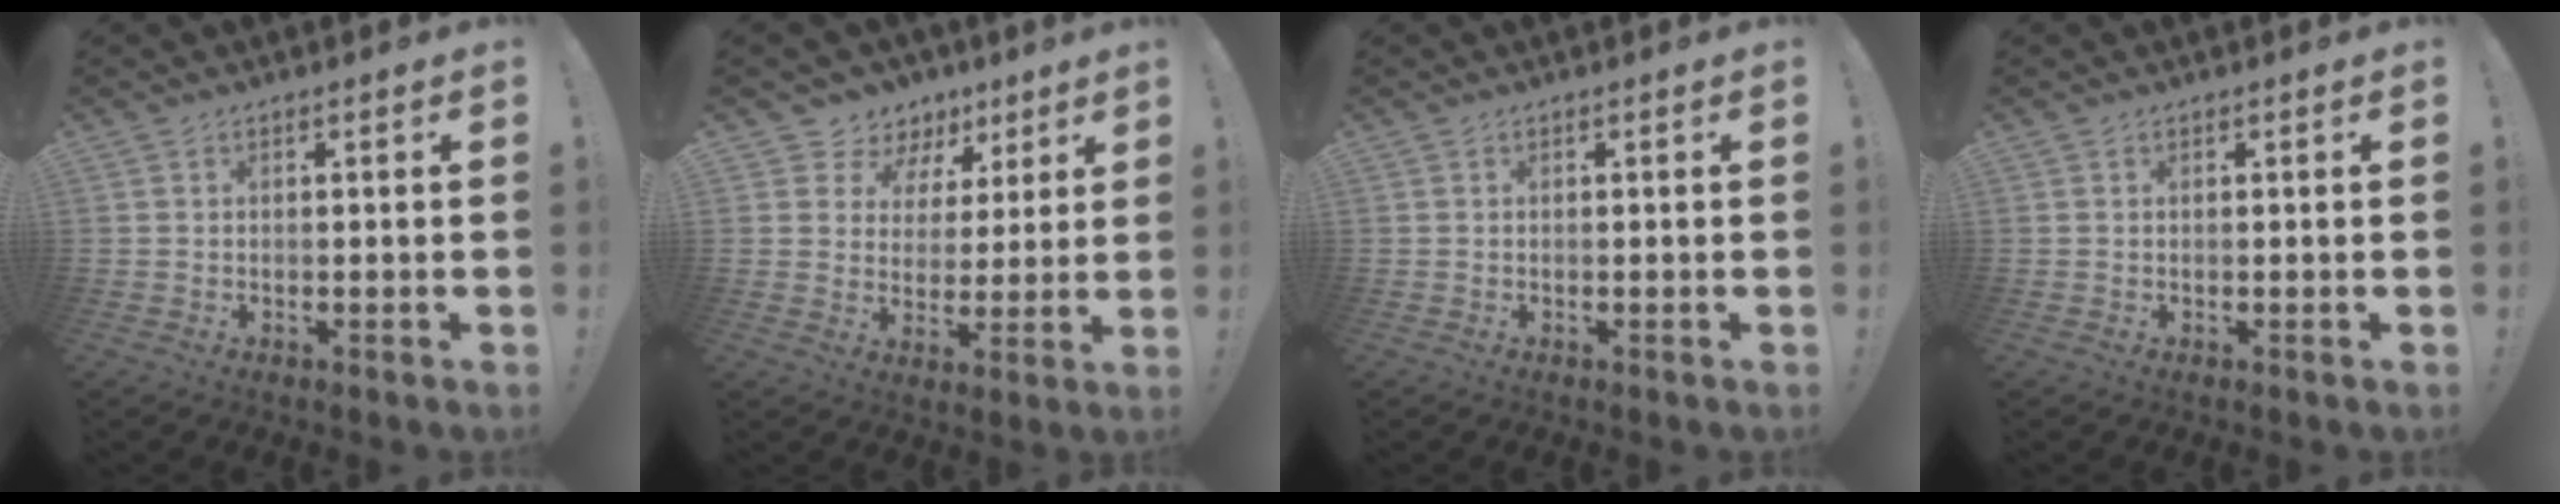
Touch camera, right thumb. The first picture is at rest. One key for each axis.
{"total": 7.8, "fx": 4.5, "fy": 6.2, "fz": 1.7, "tx": -0.029, "ty": -0.031, "tz": 0.089}
{"total": 0.0}
{"total": 0.0}